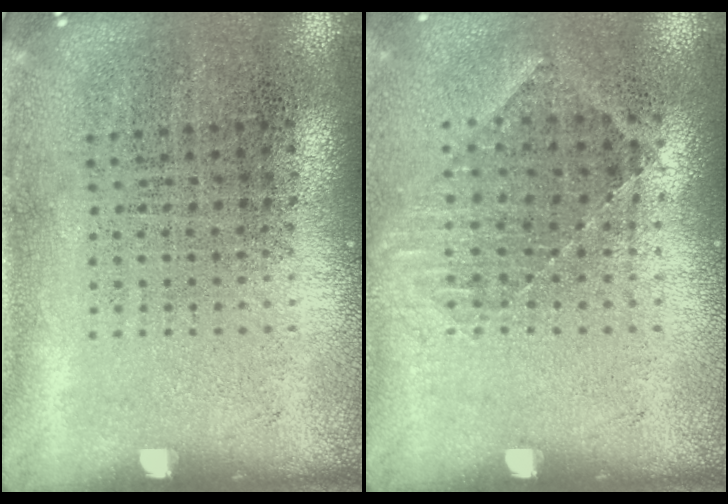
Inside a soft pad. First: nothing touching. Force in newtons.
{"total": 0.8, "press": 0.8, "slide": 0.3}